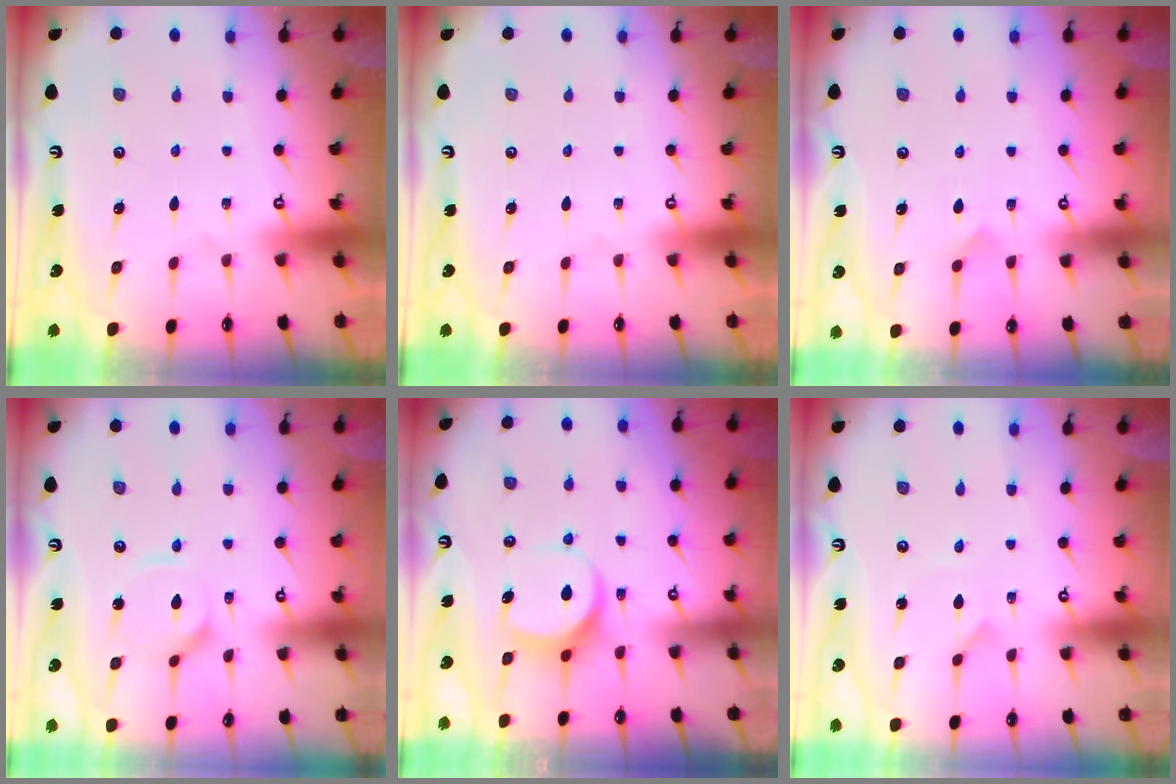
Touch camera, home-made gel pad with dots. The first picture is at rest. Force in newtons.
{"total": 0.0}
{"total": 5.0, "press": 5.0, "slide": 0.5}
{"total": 8.0, "press": 8.0, "slide": 0.7}
{"total": 6.9, "press": 6.9, "slide": 0.3}
{"total": 0.0}